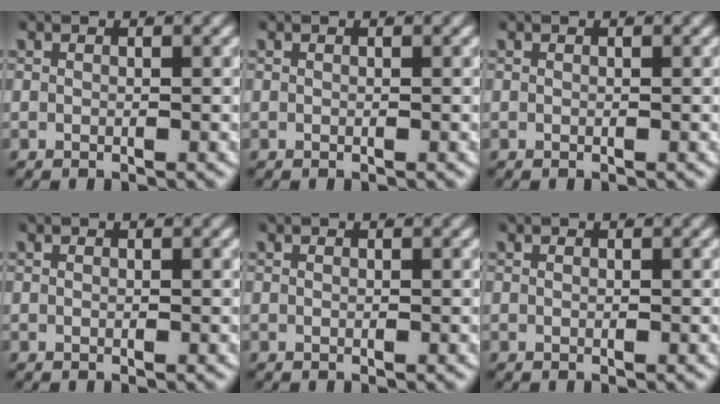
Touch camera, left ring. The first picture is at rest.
{"total": 0.0}
{"total": 0.0}
{"total": 0.0}
{"total": 0.0}
{"total": 0.0}